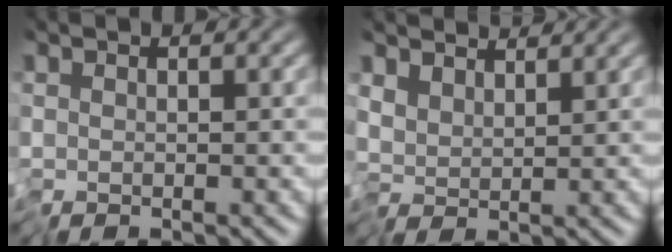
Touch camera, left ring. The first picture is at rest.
{"total": 2.7, "force": [2.0, 1.2, 1.3], "torque": [-0.023, 0.009, 0.028]}